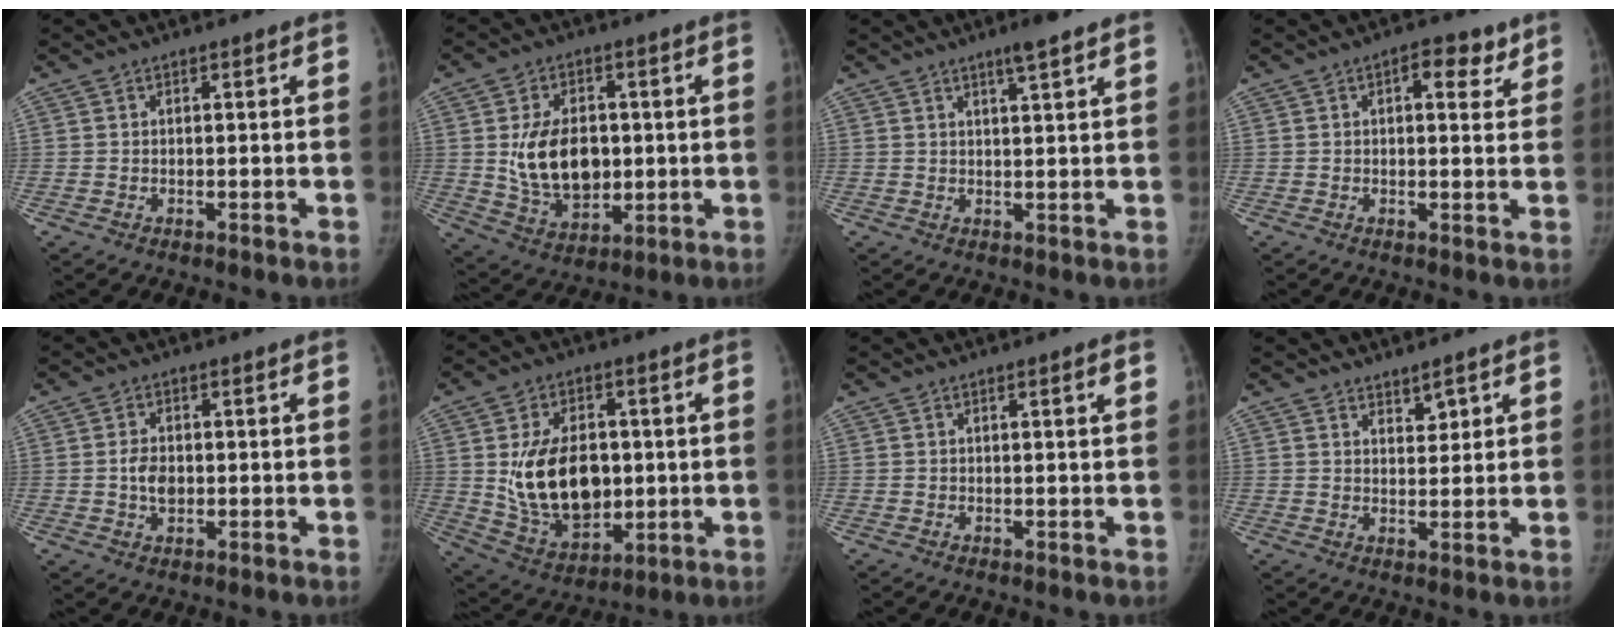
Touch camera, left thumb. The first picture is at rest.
{"total": 13.9, "force": [0.6, 9.6, 10.0], "torque": [-0.131, -0.011, 0.025]}
{"total": 4.1, "force": [2.8, 0.1, 3.0], "torque": [-0.050, -0.015, 0.046]}
{"total": 5.4, "force": [2.8, 2.6, 3.8], "torque": [-0.026, -0.008, 0.031]}
{"total": 3.6, "force": [-0.2, 2.5, 2.6], "torque": [-0.042, 0.004, -0.005]}
{"total": 17.9, "force": [0.7, 12.1, 13.1], "torque": [-0.176, -0.011, 0.032]}
{"total": 1.3, "force": [0.5, -0.1, 1.2], "torque": [-0.020, 0.000, 0.007]}
{"total": 2.7, "force": [2.1, 1.3, 1.2], "torque": [-0.008, -0.017, 0.039]}